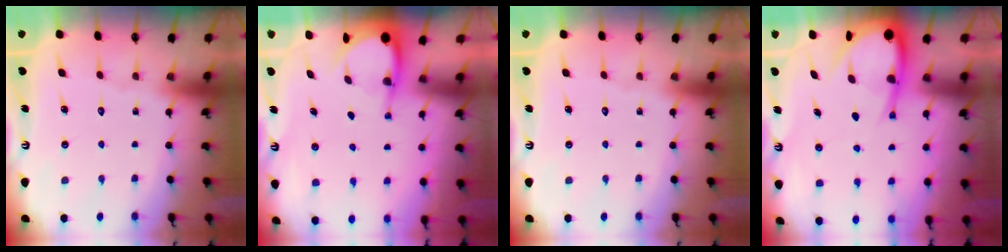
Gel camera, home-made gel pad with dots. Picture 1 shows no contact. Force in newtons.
{"total": 3.9, "press": 3.9, "slide": 0.4}
{"total": 0.0}
{"total": 10.7, "press": 10.7, "slide": 1.3}